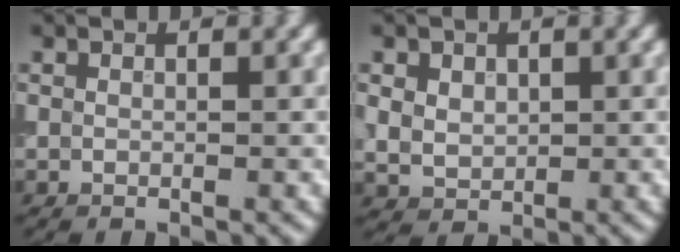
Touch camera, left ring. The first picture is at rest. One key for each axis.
{"total": 2.7, "fx": 0.9, "fy": 2.1, "fz": 1.4, "tx": -0.030, "ty": 0.005, "tz": 0.016}